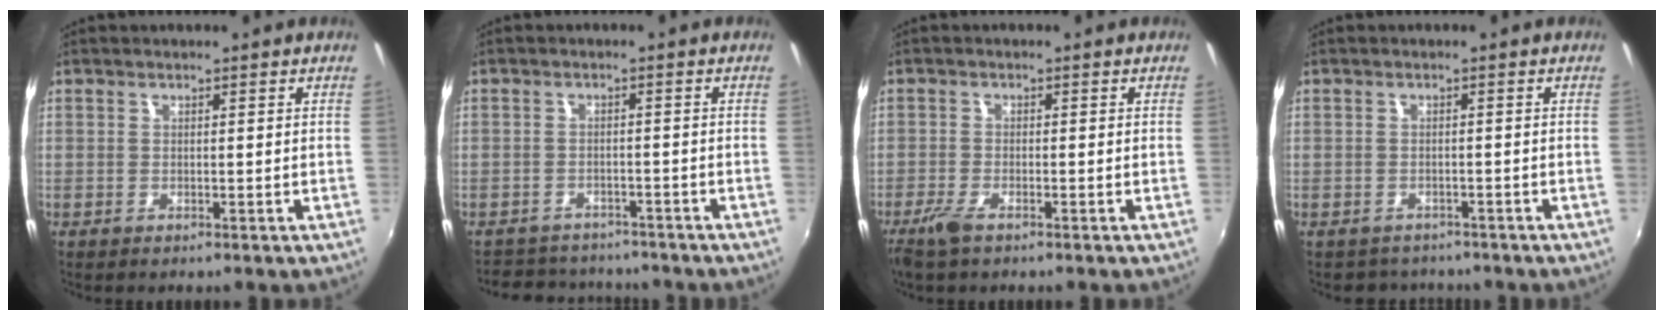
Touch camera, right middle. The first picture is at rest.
{"total": 8.5, "force": [-7.7, 3.2, 1.7], "torque": [-0.048, 0.014, -0.112]}
{"total": 3.4, "force": [-2.5, 0.8, 2.2], "torque": [-0.059, -0.008, -0.050]}
{"total": 3.9, "force": [-3.4, 1.9, 0.3], "torque": [-0.012, -0.005, -0.050]}